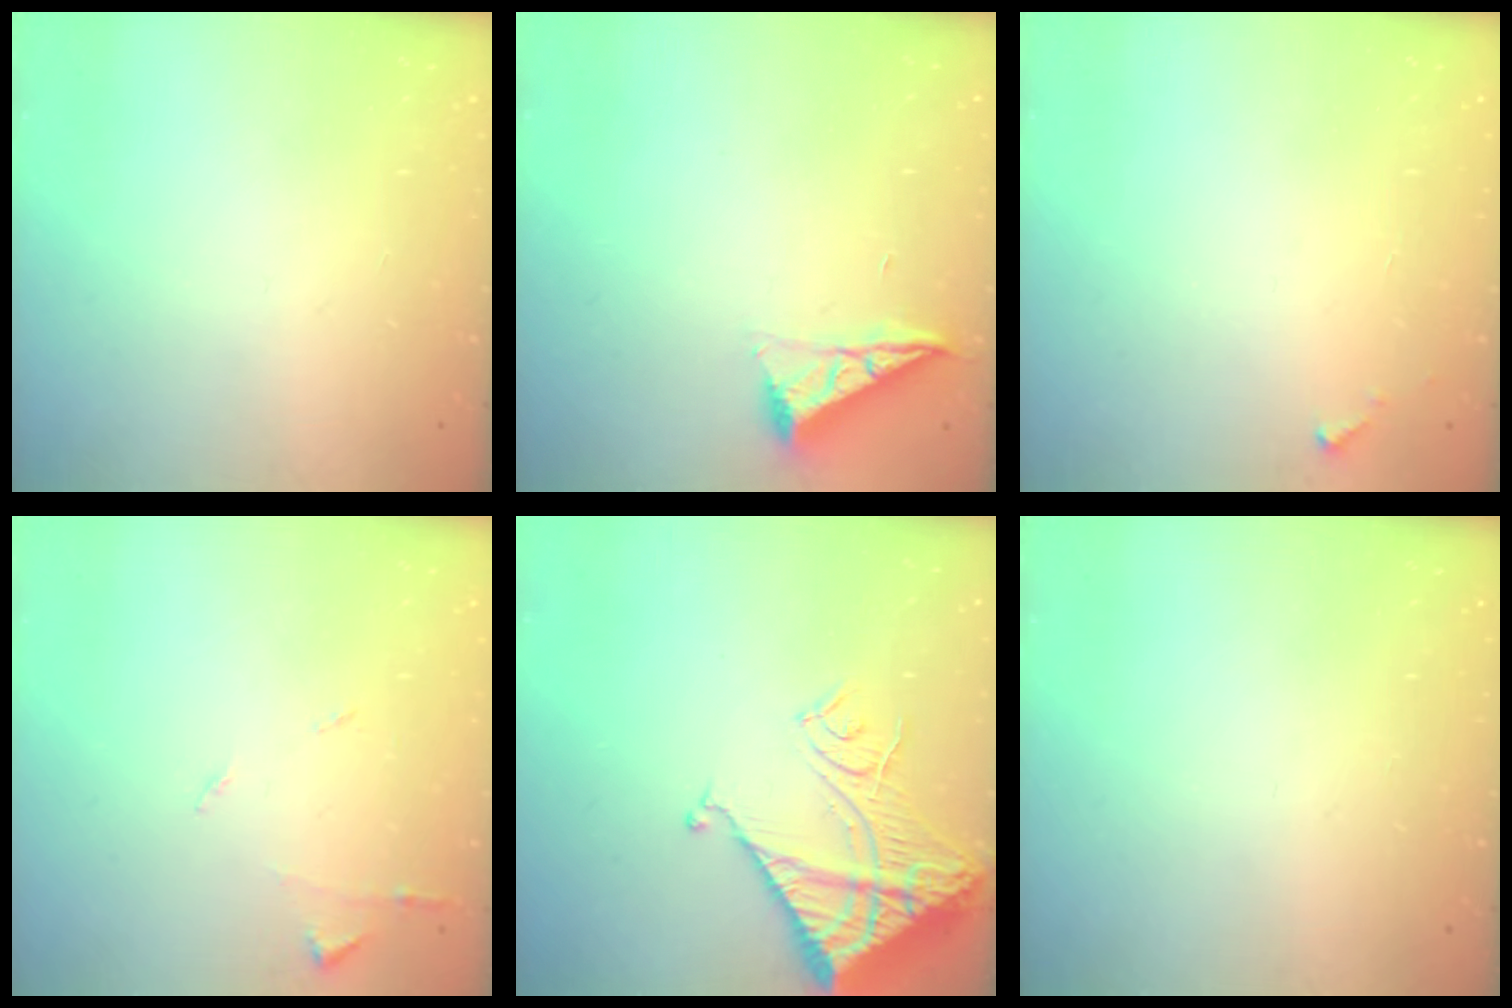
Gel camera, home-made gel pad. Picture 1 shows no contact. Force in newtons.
{"total": 7.1, "press": 7.1, "slide": 0.5}
{"total": 2.8, "press": 2.8, "slide": 0.1}
{"total": 5.6, "press": 5.6, "slide": 0.8}
{"total": 15.6, "press": 15.4, "slide": 1.8}
{"total": 0.0}